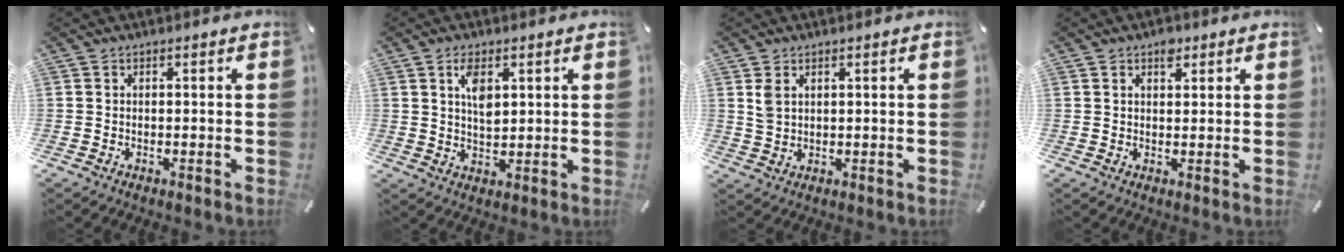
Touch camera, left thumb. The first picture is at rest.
{"total": 5.4, "force": [2.3, 2.9, 3.9], "torque": [-0.062, -0.003, 0.036]}
{"total": 3.1, "force": [1.5, 2.3, 1.6], "torque": [-0.035, 0.004, 0.028]}
{"total": 2.8, "force": [1.8, 1.7, 1.3], "torque": [-0.003, -0.006, 0.027]}